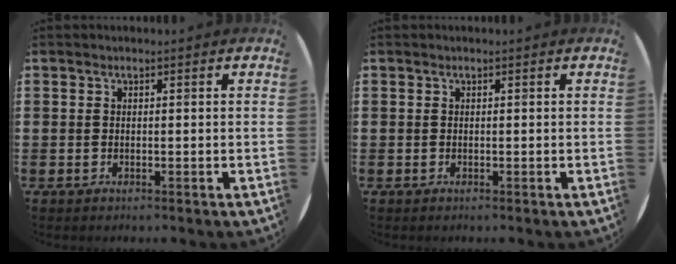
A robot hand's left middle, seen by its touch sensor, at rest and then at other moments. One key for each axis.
{"total": 0.0}